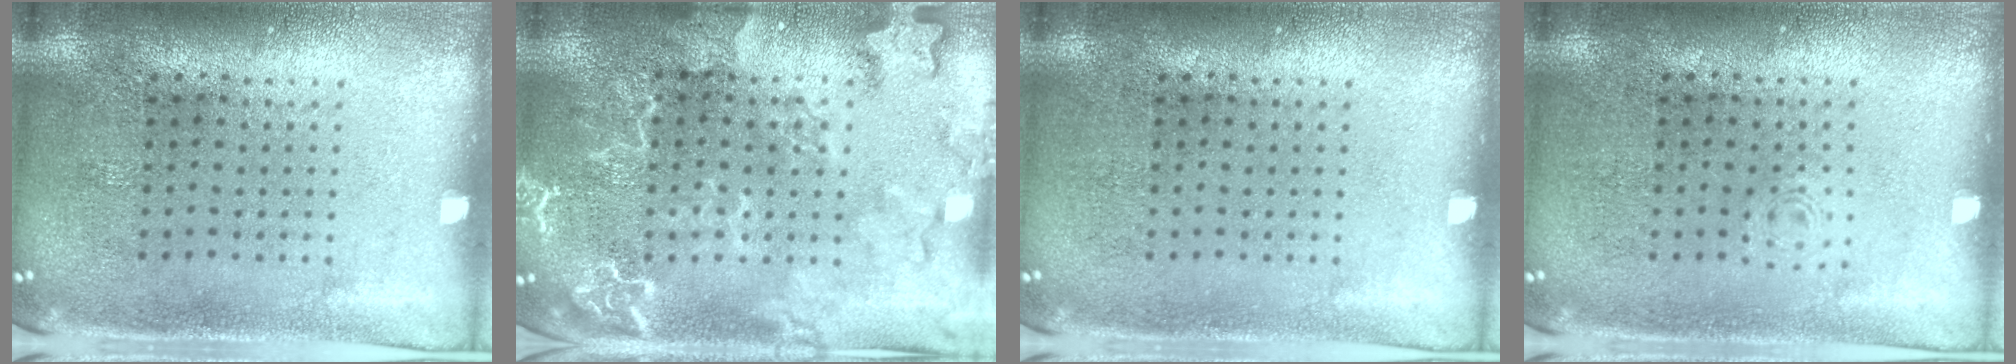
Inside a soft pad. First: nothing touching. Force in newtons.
{"total": 2.3, "press": 2.3, "slide": 0.2}
{"total": 0.0}
{"total": 0.7, "press": 0.7, "slide": 0.1}